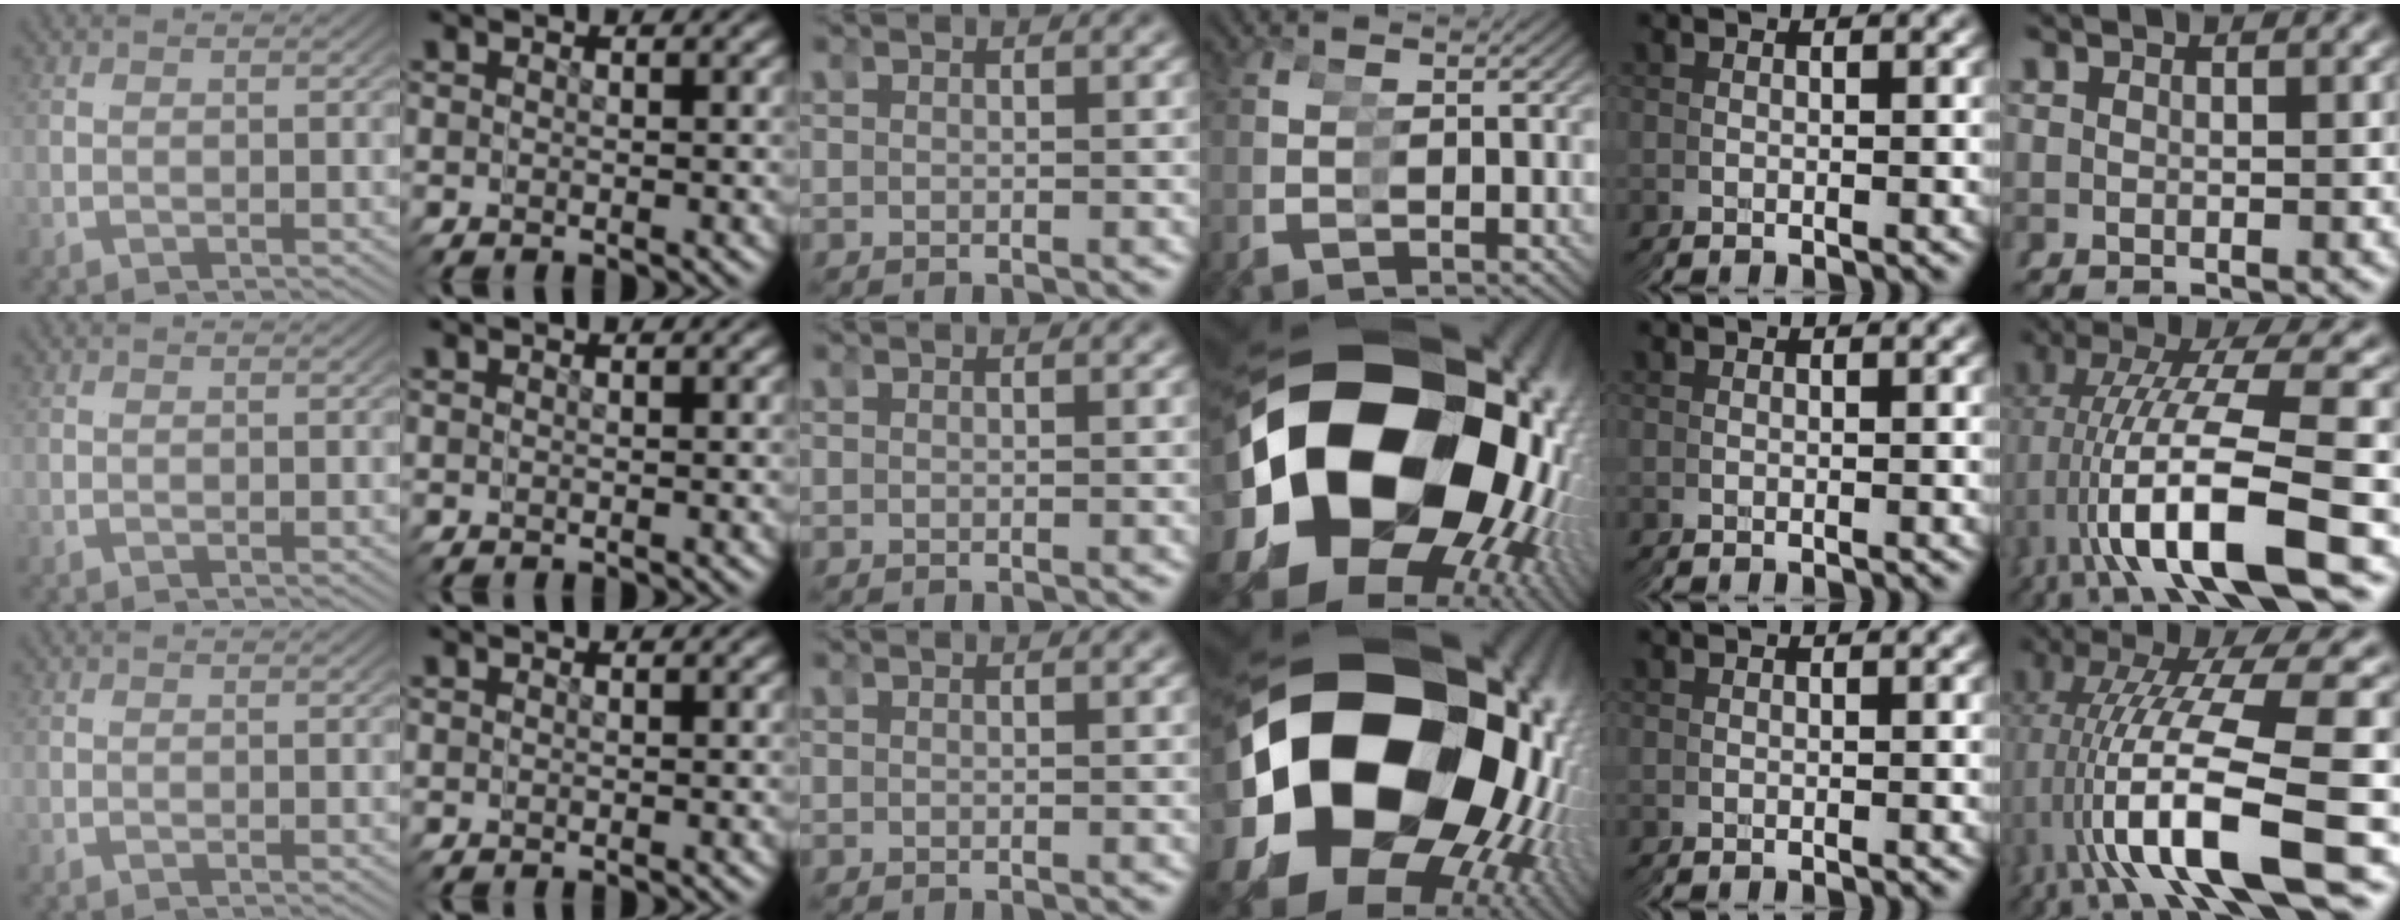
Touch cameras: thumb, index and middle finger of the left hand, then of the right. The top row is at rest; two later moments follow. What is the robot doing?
{"motion": "grasp_and_lifting", "object": "tape"}